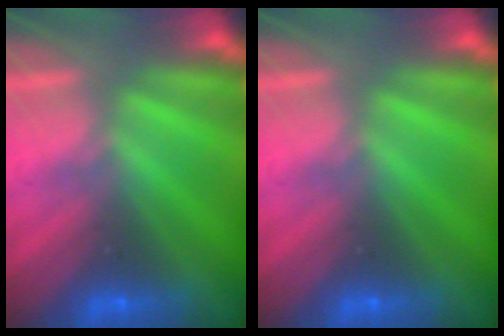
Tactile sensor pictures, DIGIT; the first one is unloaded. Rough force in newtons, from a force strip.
{"total": 0.0}